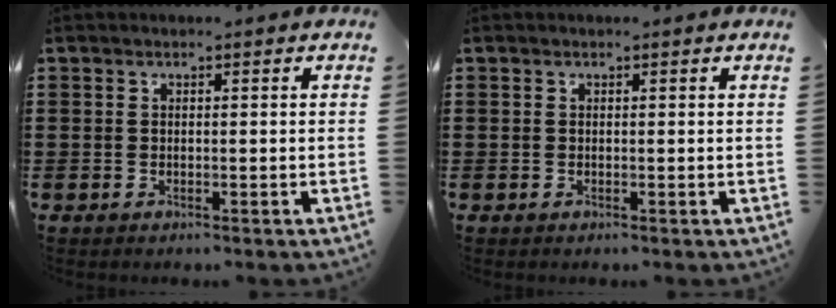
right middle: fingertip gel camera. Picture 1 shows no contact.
{"total": 0.0}